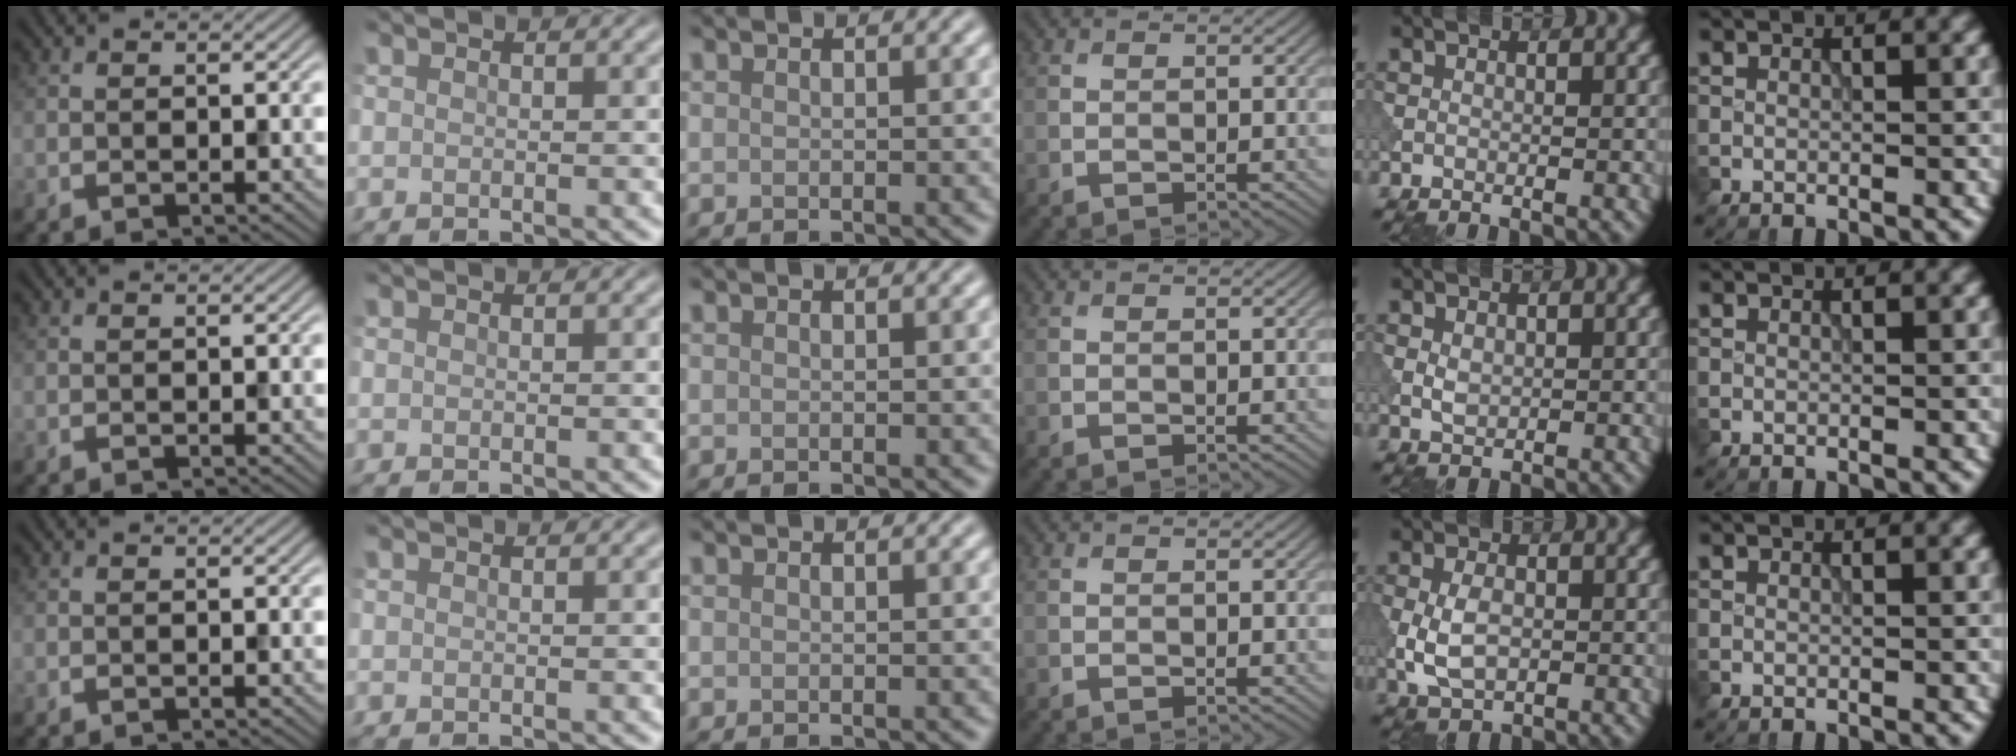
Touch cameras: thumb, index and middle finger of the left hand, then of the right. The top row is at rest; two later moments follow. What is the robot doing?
{"motion": "press", "object": "tv remote"}